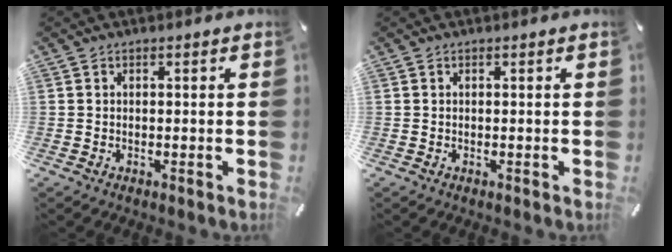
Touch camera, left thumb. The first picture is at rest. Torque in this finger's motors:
{"motor_torque": [-0.04, -0.04, 0.00, 0.00, 0.00]}